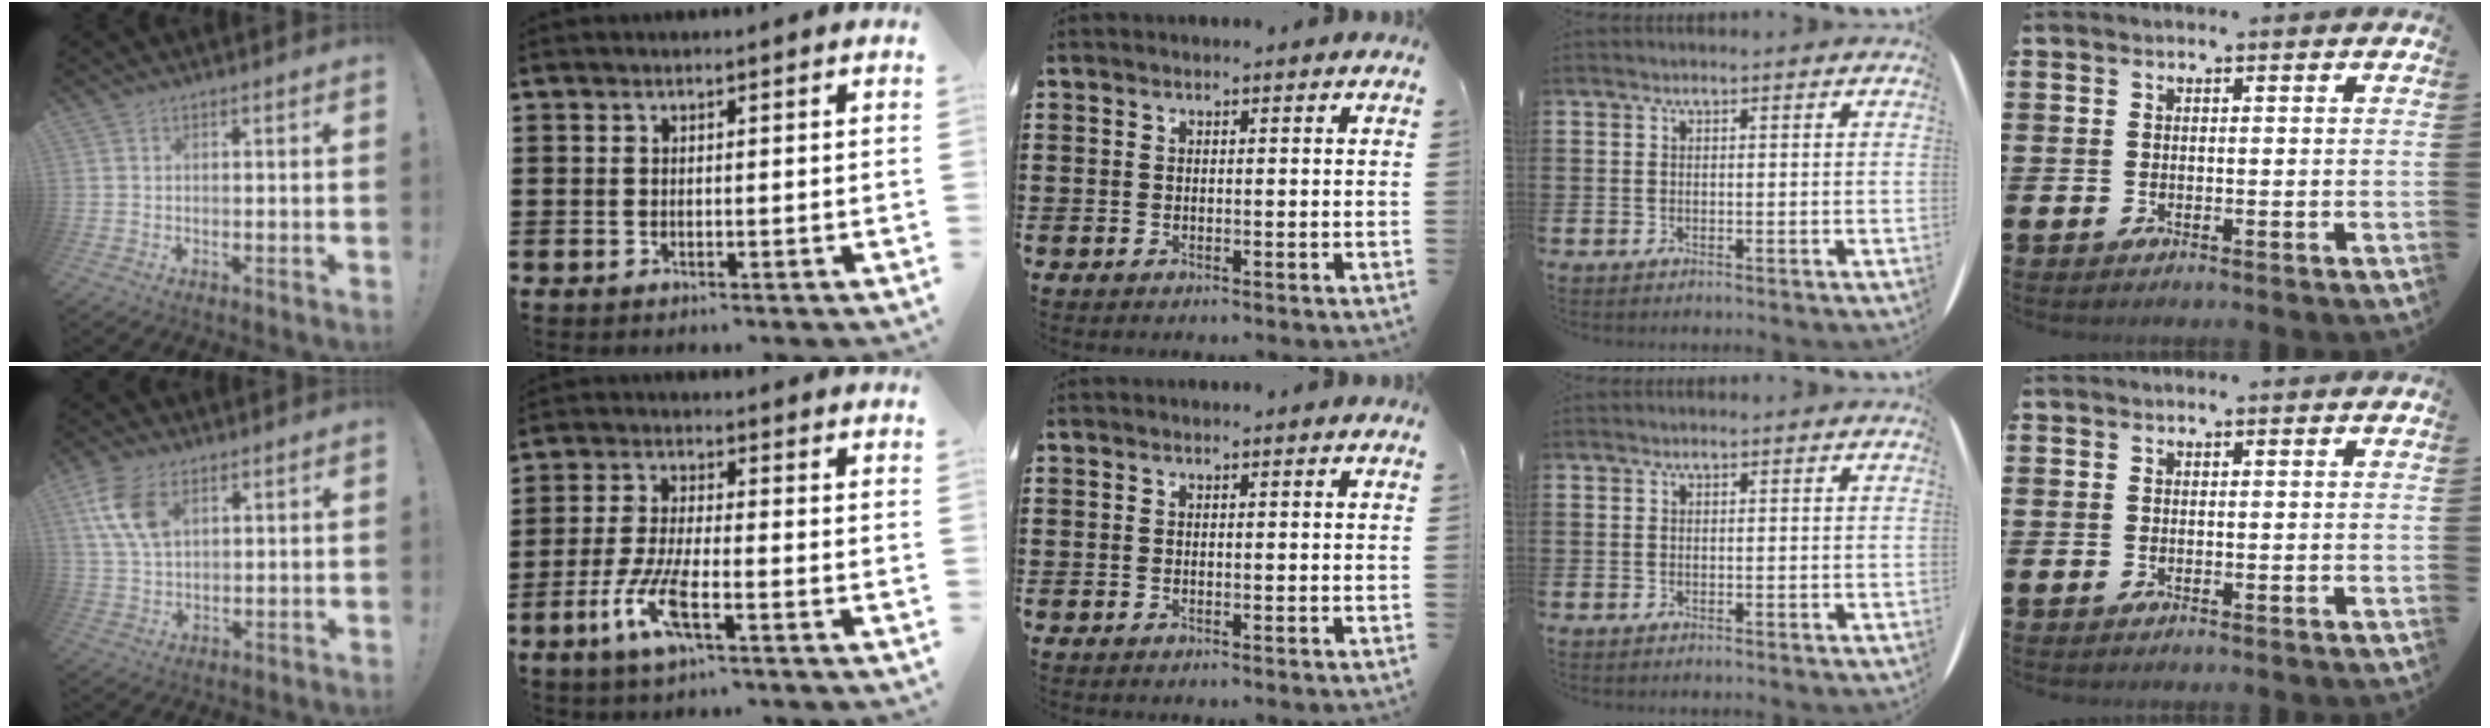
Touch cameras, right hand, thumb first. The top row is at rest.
{"thumb": {"total": 10.8, "force": [4.5, 6.3, 7.5], "torque": [-0.154, -0.008, 0.086]}, "index": {"total": 7.1, "force": [-3.5, 1.6, 6.0], "torque": [-0.143, -0.016, -0.070]}}